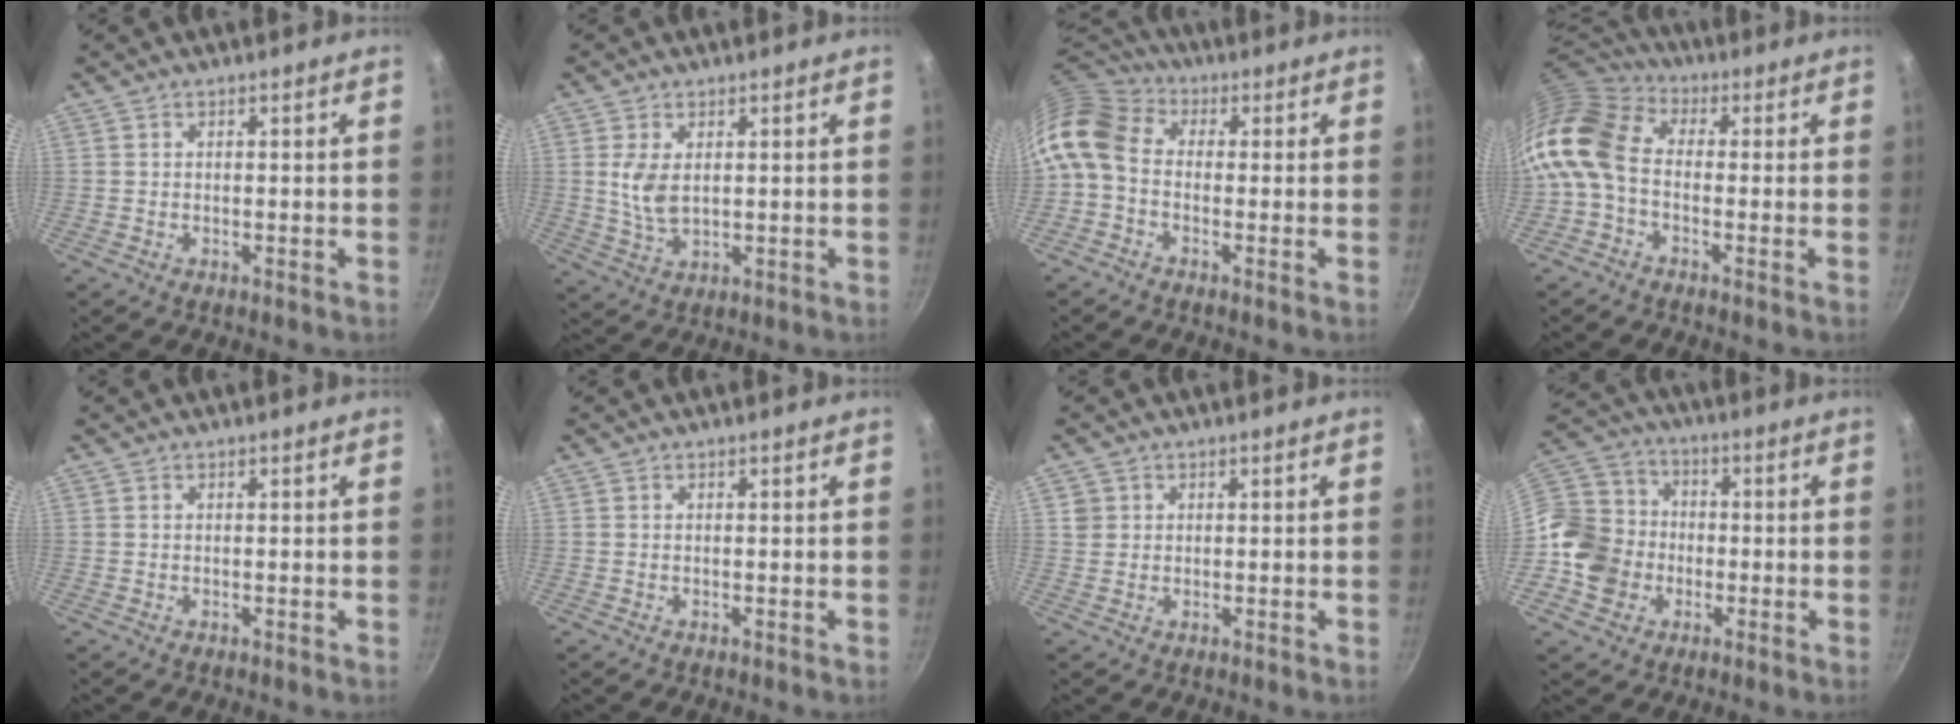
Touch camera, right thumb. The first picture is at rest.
{"total": 5.6, "force": [1.2, 3.1, 4.5], "torque": [-0.089, -0.012, 0.029]}
{"total": 11.0, "force": [-1.1, 8.1, 7.5], "torque": [-0.154, 0.033, -0.044]}
{"total": 11.9, "force": [-2.2, 8.1, 8.4], "torque": [-0.161, 0.037, -0.067]}
{"total": 0.0}
{"total": 0.0}
{"total": 2.1, "force": [0.6, 2.0, 0.5], "torque": [0.004, 0.009, 0.010]}
{"total": 14.9, "force": [-3.5, 12.8, 6.7], "torque": [-0.110, 0.041, -0.075]}